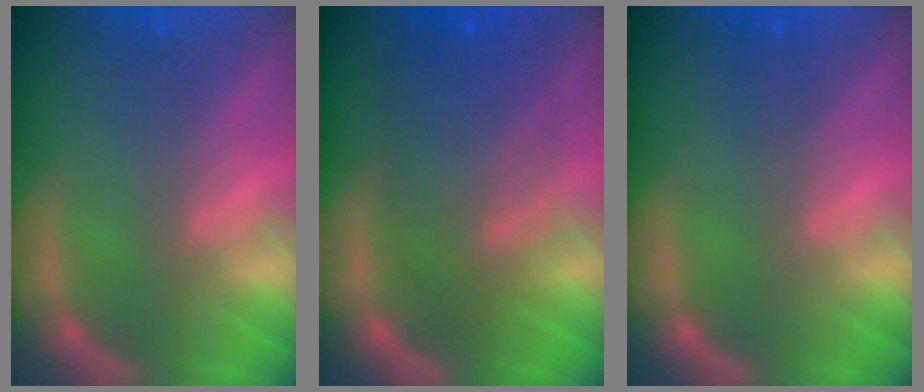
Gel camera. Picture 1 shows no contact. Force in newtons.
{"total": 8.1}
{"total": 1.0}